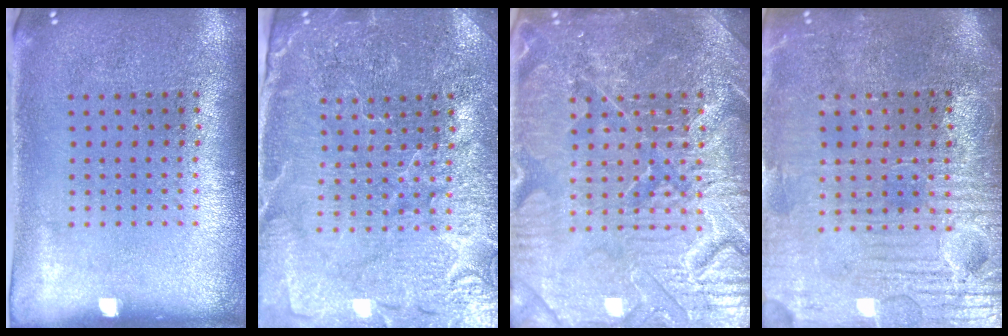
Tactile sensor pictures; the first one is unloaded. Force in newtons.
{"total": 4.1, "press": 3.9, "slide": 1.3}
{"total": 5.4, "press": 5.3, "slide": 0.7}
{"total": 4.0, "press": 3.8, "slide": 1.3}